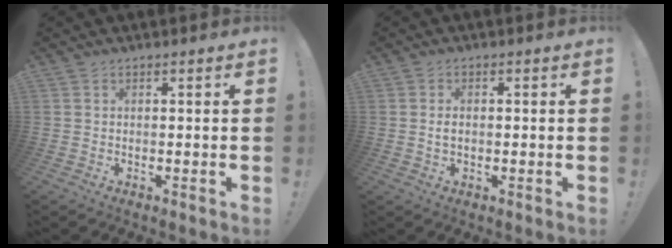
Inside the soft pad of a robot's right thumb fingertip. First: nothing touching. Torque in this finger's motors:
{"motor_torque": [0.13, -0.10, -0.08, 0.16, 0.11]}